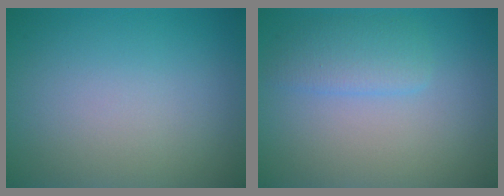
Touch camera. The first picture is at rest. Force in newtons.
{"total": 2.3, "press": 2.3, "slide": 0.1}